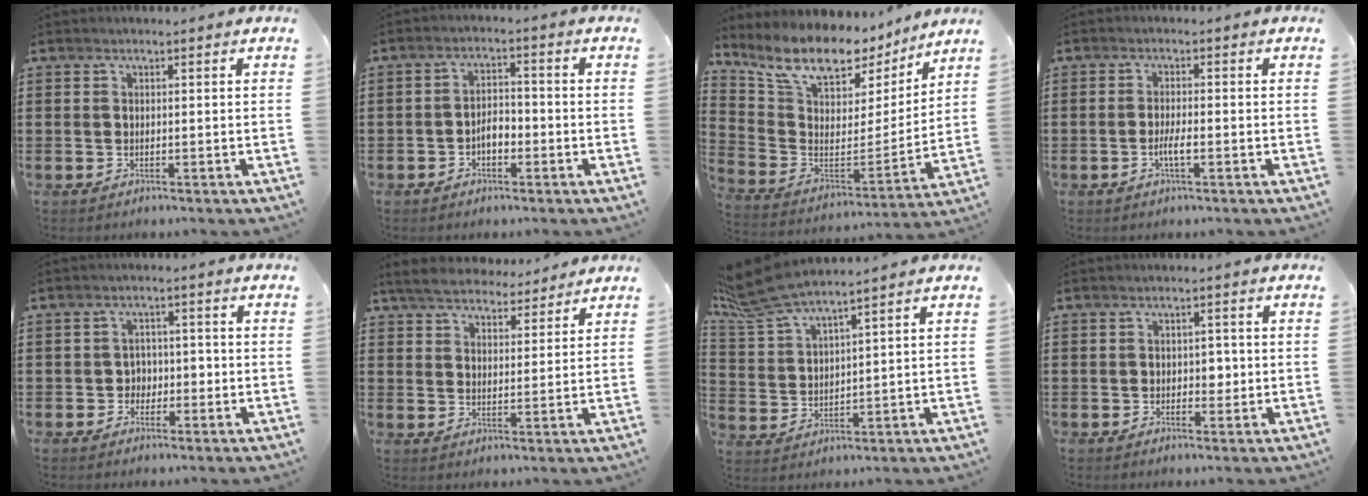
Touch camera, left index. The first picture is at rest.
{"total": 3.1, "force": [-1.5, 1.5, 2.2], "torque": [-0.043, 0.006, -0.030]}
{"total": 11.6, "force": [9.4, 4.5, 5.2], "torque": [-0.135, -0.061, 0.163]}
{"total": 2.8, "force": [-1.0, 0.6, 2.6], "torque": [-0.053, -0.002, -0.020]}
{"total": 2.9, "force": [-0.9, 2.5, 1.1], "torque": [-0.033, 0.004, -0.024]}
{"total": 5.5, "force": [5.1, 1.4, 1.6], "torque": [-0.052, -0.015, 0.092]}
{"total": 7.4, "force": [6.4, 1.1, 3.6], "torque": [-0.109, -0.030, 0.110]}
{"total": 2.7, "force": [-0.1, 1.7, 2.1], "torque": [-0.035, 0.002, -0.007]}